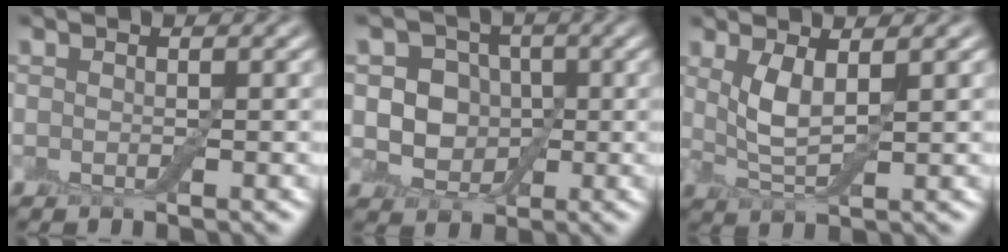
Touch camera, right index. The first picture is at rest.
{"total": 5.4, "force": [0.2, 4.7, 2.5], "torque": [-0.021, 0.008, -0.018]}
{"total": 3.2, "force": [1.2, 0.8, 2.8], "torque": [-0.066, -0.006, 0.028]}